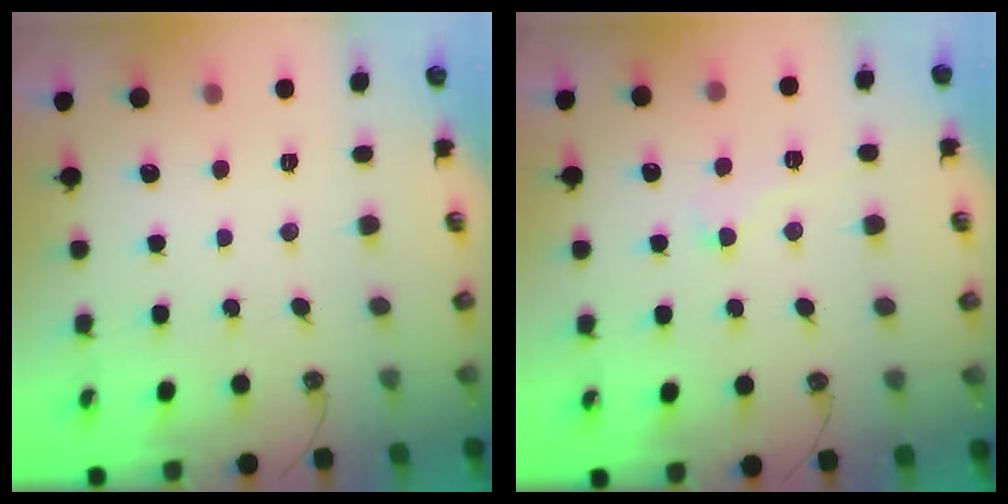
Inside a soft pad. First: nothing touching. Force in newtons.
{"total": 1.0, "press": 0.4, "slide": 0.9}